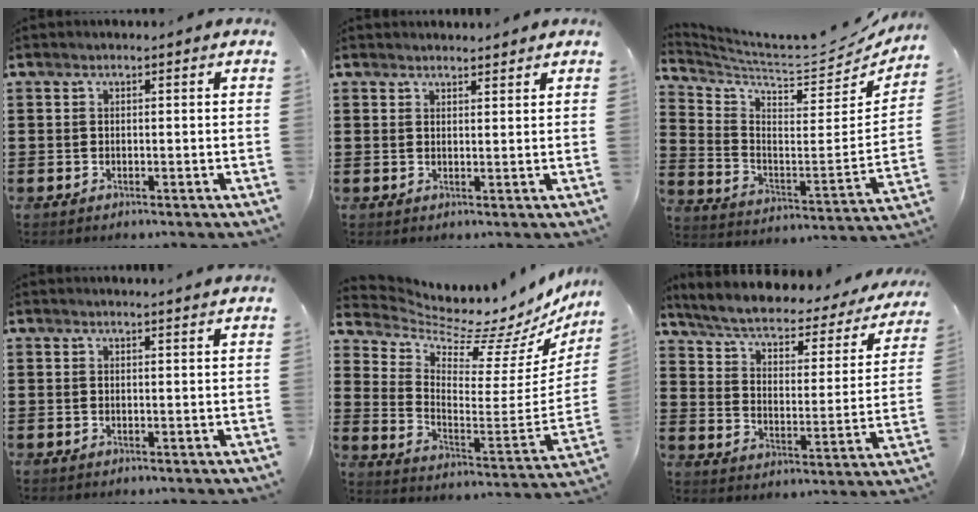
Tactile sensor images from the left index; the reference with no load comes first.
{"total": 1.8, "force": [1.8, 0.2, 0.1], "torque": [-0.006, 0.000, 0.035]}
{"total": 5.9, "force": [5.3, 1.0, 2.4], "torque": [-0.069, -0.057, 0.084]}
{"total": 0.7, "force": [0.6, -0.1, 0.2], "torque": [-0.005, -0.003, 0.012]}
{"total": 5.5, "force": [5.3, 0.8, 1.3], "torque": [-0.040, -0.081, 0.079]}
{"total": 4.3, "force": [2.9, 1.5, 2.9], "torque": [-0.071, -0.024, 0.040]}